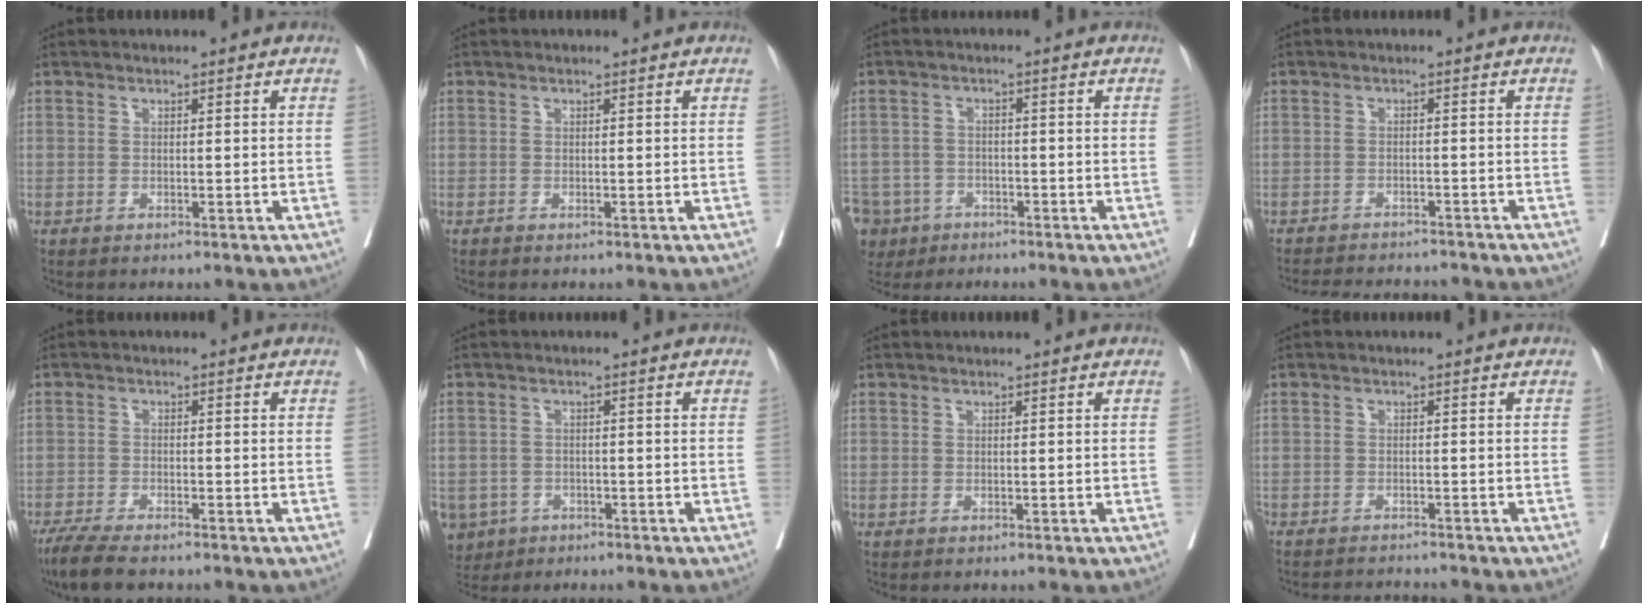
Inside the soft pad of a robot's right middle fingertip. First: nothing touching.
{"total": 0.0}
{"total": 12.0, "force": [-6.8, 9.3, 3.2], "torque": [-0.113, -0.006, -0.107]}
{"total": 10.3, "force": [-9.6, 2.0, 2.8], "torque": [-0.049, -0.001, -0.125]}
{"total": 6.1, "force": [-4.9, 1.1, 3.5], "torque": [-0.064, -0.016, -0.085]}
{"total": 7.0, "force": [-3.9, 5.6, 1.6], "torque": [-0.044, 0.000, -0.061]}
{"total": 0.0}
{"total": 4.0, "force": [-4.0, -0.1, 0.3], "torque": [0.002, -0.012, -0.063]}